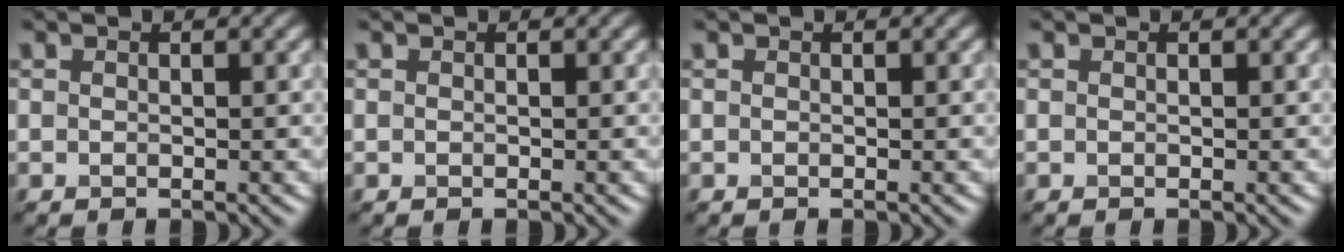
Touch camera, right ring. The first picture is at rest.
{"total": 0.0}
{"total": 0.0}
{"total": 0.0}